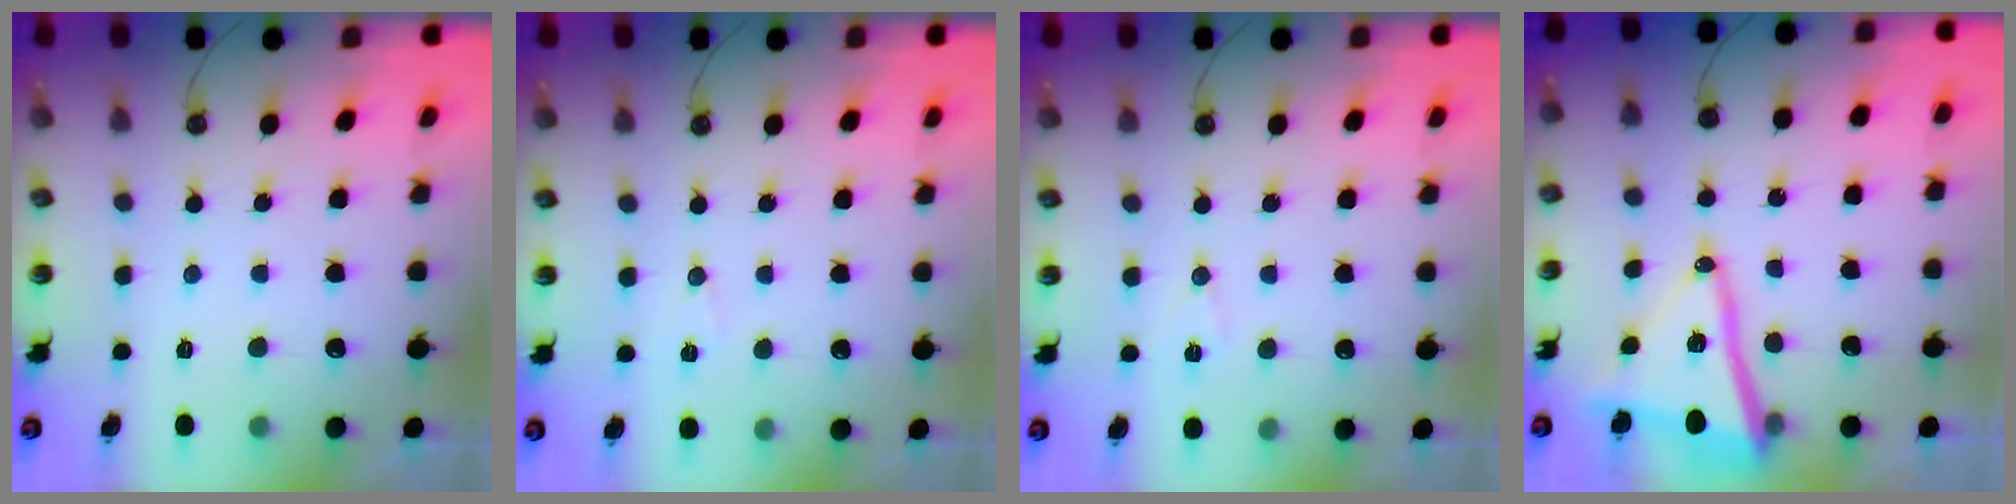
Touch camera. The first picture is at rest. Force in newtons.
{"total": 6.1, "press": 4.2, "slide": 4.4}
{"total": 7.4, "press": 5.9, "slide": 4.5}
{"total": 14.9, "press": 14.8, "slide": 1.8}